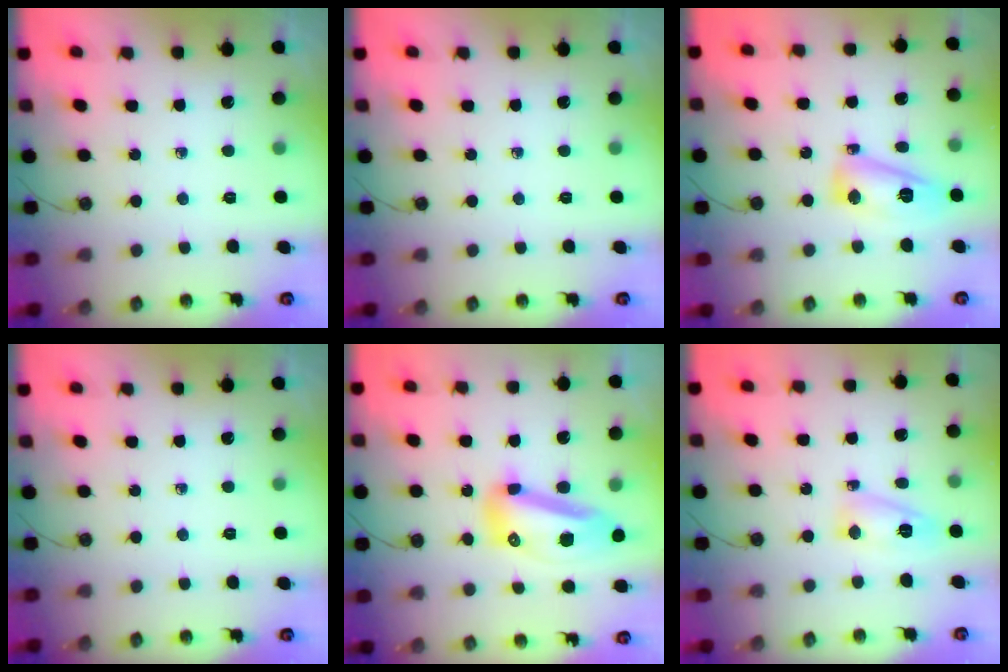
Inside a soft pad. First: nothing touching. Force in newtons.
{"total": 0.0}
{"total": 11.5, "press": 11.4, "slide": 1.4}
{"total": 0.0}
{"total": 14.7, "press": 14.6, "slide": 1.8}
{"total": 7.5, "press": 7.4, "slide": 1.1}